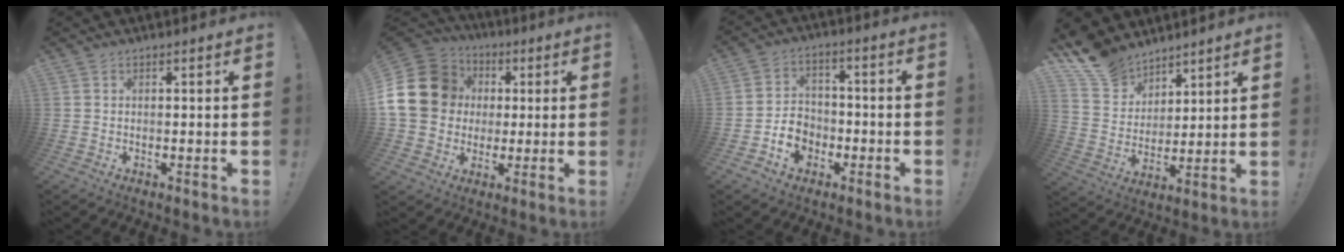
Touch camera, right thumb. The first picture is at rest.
{"total": 19.9, "force": [2.7, 17.2, 9.7], "torque": [-0.172, 0.000, 0.073]}
{"total": 8.8, "force": [-4.1, 6.9, 3.7], "torque": [-0.050, 0.026, -0.072]}
{"total": 13.0, "force": [10.3, 7.3, 3.1], "torque": [-0.075, -0.074, 0.202]}